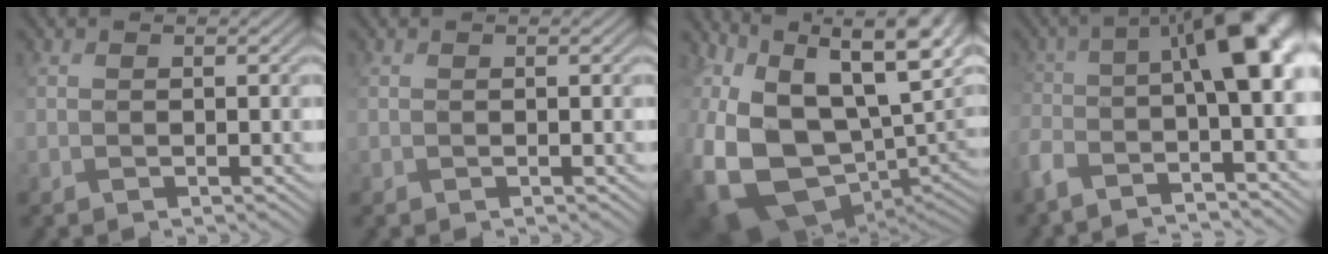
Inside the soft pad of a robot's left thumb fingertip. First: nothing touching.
{"total": 0.0}
{"total": 18.8, "force": [1.9, 12.8, 13.6], "torque": [-0.253, -0.028, 0.063]}
{"total": 10.8, "force": [-3.3, 3.4, 9.7], "torque": [-0.170, -0.009, -0.067]}